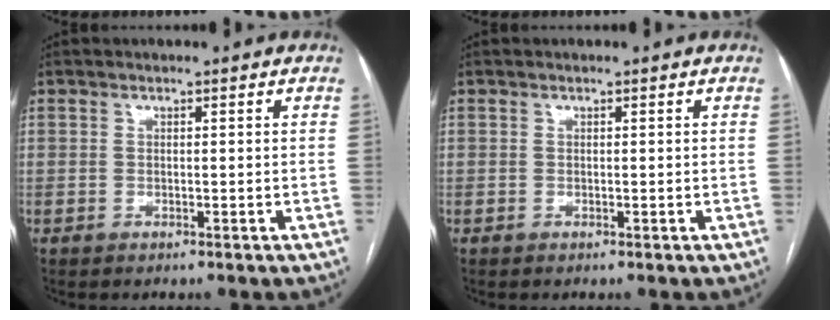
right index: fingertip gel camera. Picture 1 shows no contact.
{"total": 0.0}